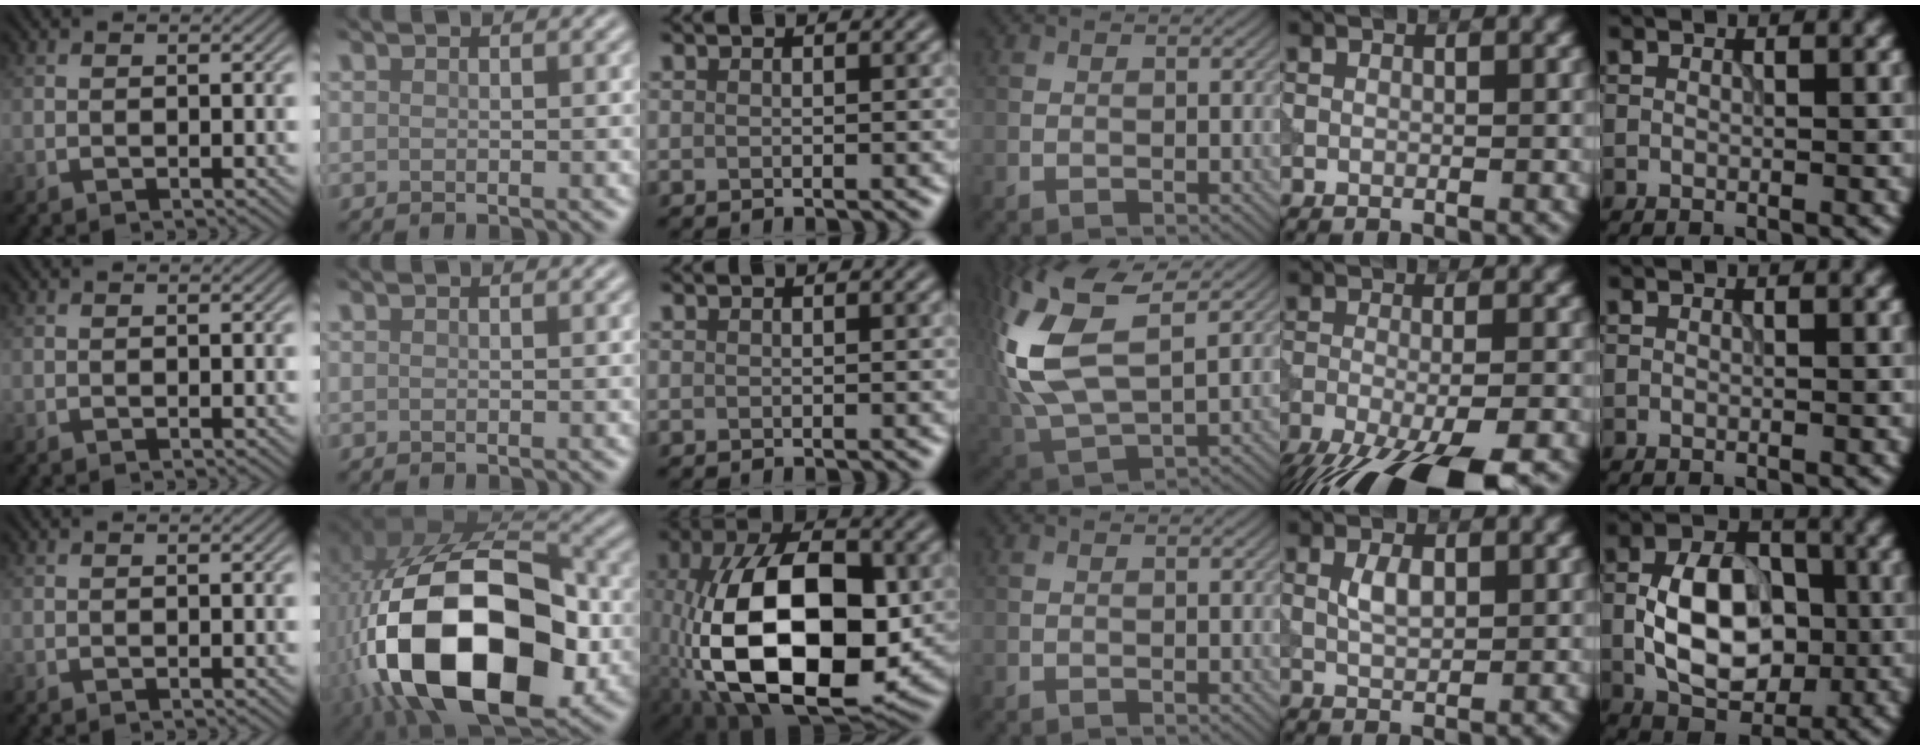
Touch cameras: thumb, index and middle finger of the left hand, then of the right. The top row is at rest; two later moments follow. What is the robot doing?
{"motion": "insert", "object": "power adapter"}